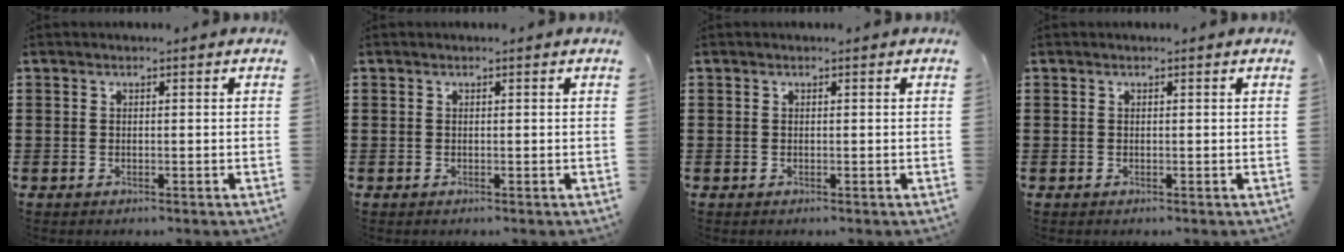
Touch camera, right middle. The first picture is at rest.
{"total": 0.0}
{"total": 0.0}
{"total": 0.0}